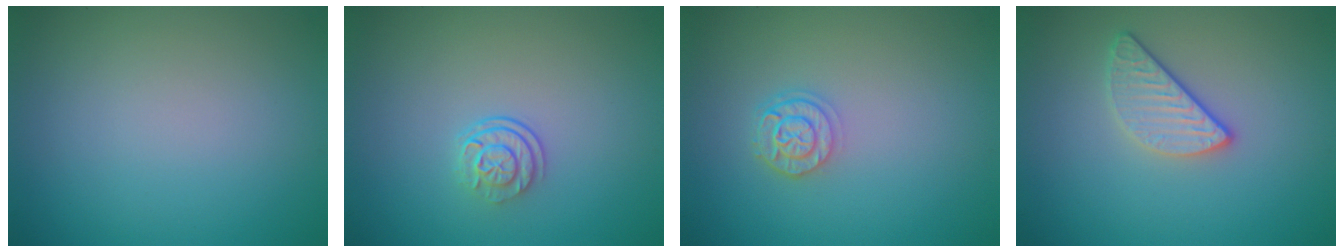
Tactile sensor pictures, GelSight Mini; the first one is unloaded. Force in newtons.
{"total": 2.4, "press": 1.7, "slide": 1.6}
{"total": 2.4, "press": 2.0, "slide": 1.3}
{"total": 2.5, "press": 2.3, "slide": 1.0}